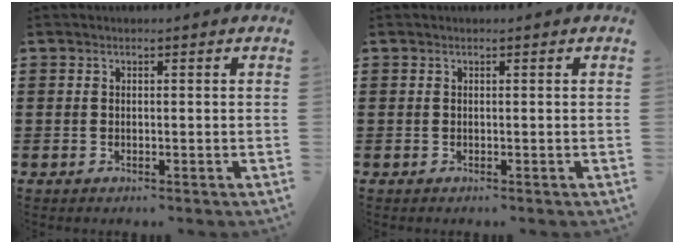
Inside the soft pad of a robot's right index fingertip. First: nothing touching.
{"total": 0.0}